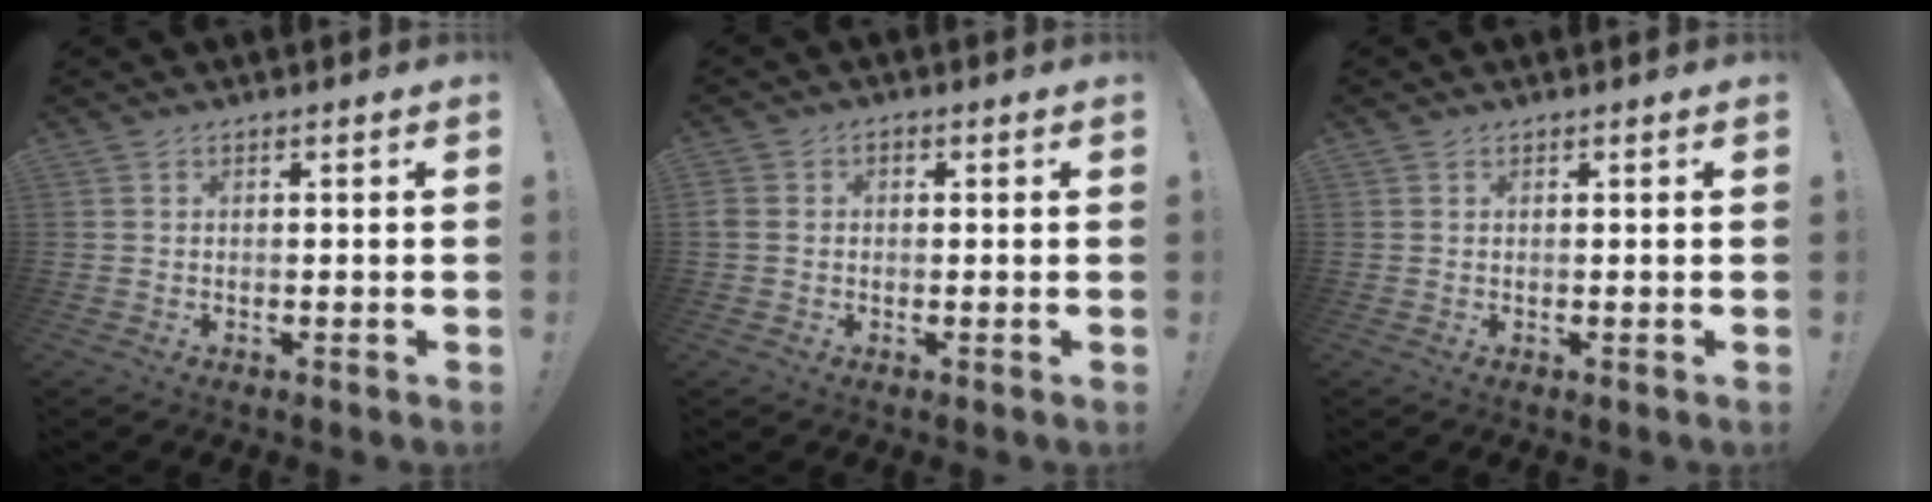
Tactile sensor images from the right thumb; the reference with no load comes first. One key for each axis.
{"total": 3.3, "fx": -0.4, "fy": 2.8, "fz": 1.7, "tx": -0.028, "ty": 0.003, "tz": -0.008}
{"total": 0.5, "fx": 0.4, "fy": 0.4, "fz": 0.0, "tx": 0.008, "ty": -0.003, "tz": 0.006}